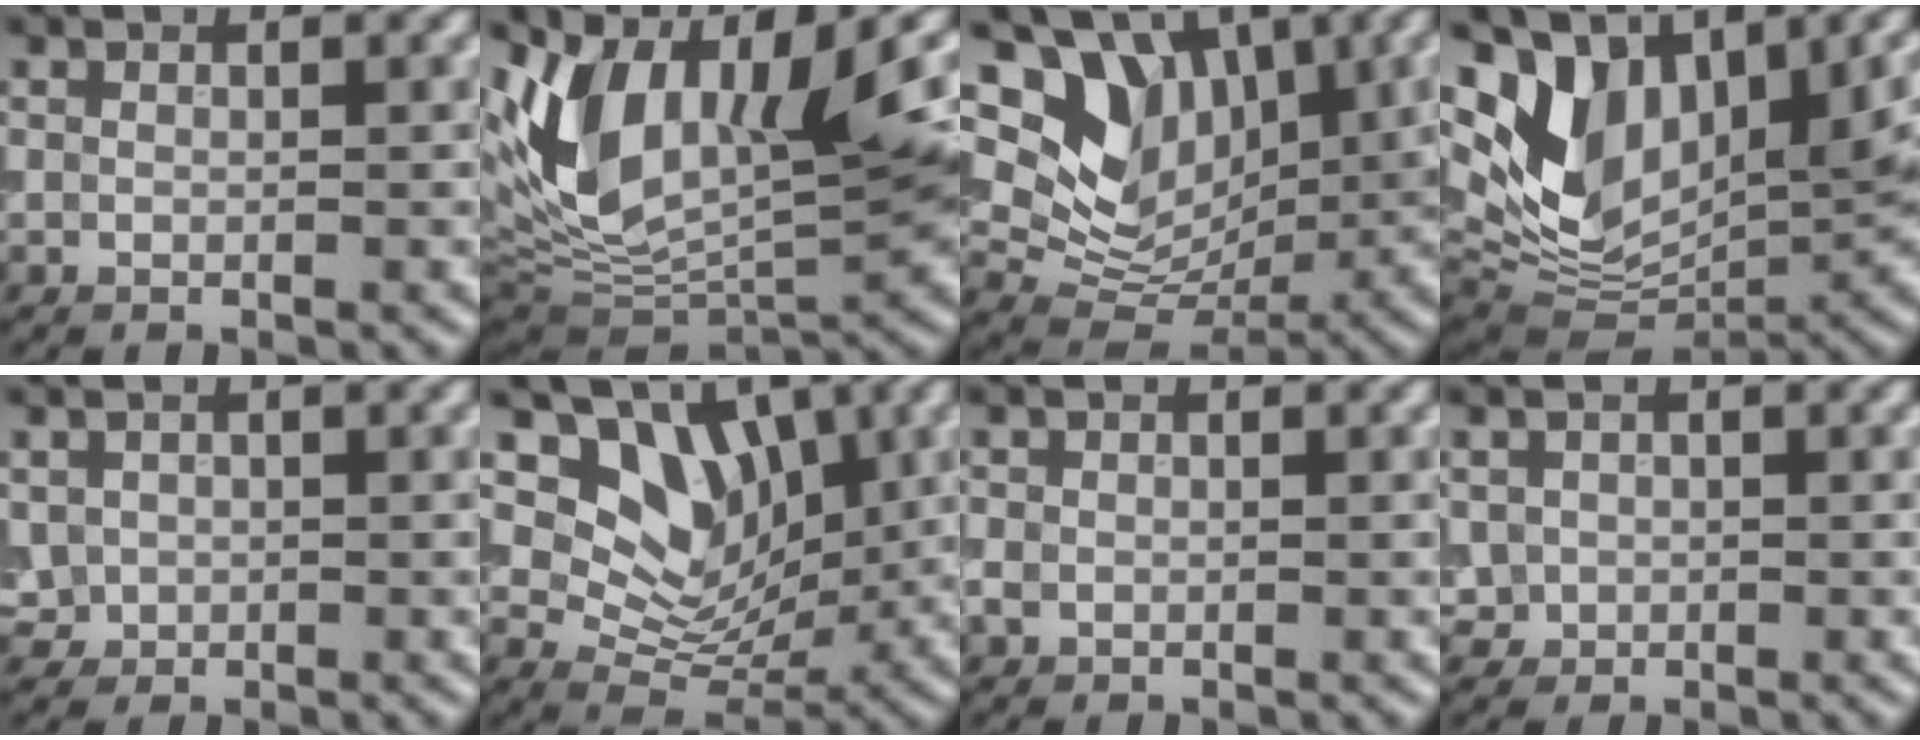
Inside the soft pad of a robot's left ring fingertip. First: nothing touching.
{"total": 13.8, "force": [2.8, 7.0, 11.5], "torque": [-0.223, 0.005, 0.042]}
{"total": 11.2, "force": [4.4, 7.7, 6.9], "torque": [-0.109, 0.012, 0.086]}
{"total": 13.2, "force": [3.5, 8.0, 9.9], "torque": [-0.206, -0.005, 0.072]}
{"total": 1.8, "force": [0.1, 1.7, 0.6], "torque": [-0.009, -0.001, 0.003]}
{"total": 7.2, "force": [2.9, 5.3, 3.9], "torque": [-0.054, -0.018, 0.048]}
{"total": 1.2, "force": [-0.2, 1.1, 0.4], "torque": [-0.006, -0.002, -0.009]}
{"total": 1.6, "force": [0.1, 1.6, 0.3], "torque": [0.001, -0.004, 0.002]}